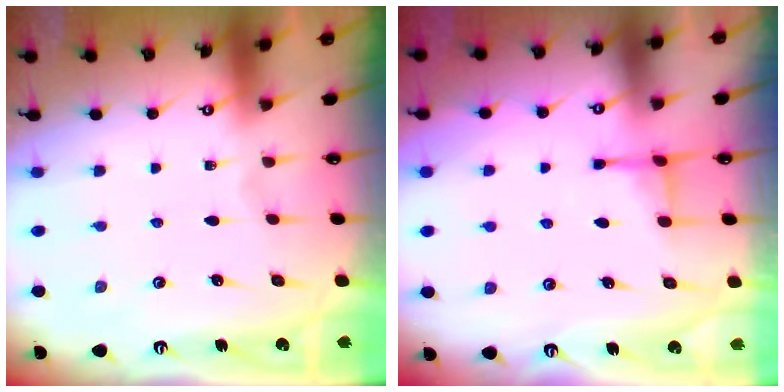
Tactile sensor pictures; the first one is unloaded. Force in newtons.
{"total": 3.8, "press": 3.7, "slide": 0.9}